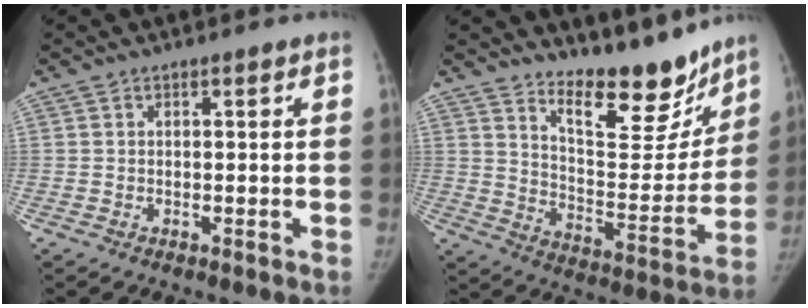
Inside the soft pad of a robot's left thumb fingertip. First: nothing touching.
{"total": 16.6, "force": [13.6, 5.7, 7.6], "torque": [-0.054, -0.113, 0.215]}